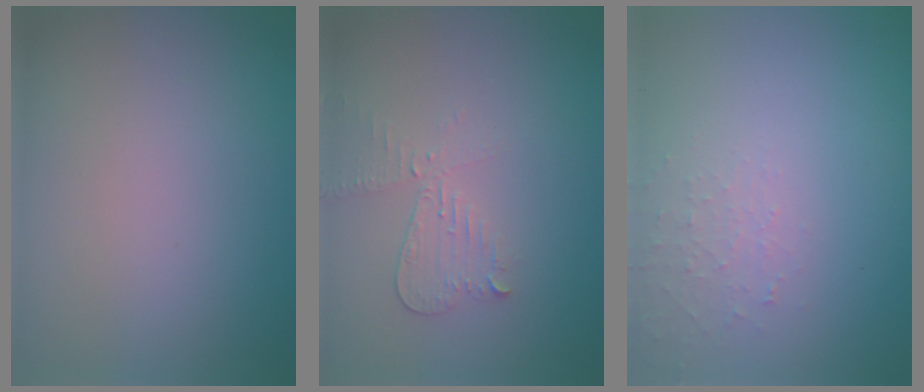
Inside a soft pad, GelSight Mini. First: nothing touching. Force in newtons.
{"total": 2.1, "press": 2.1, "slide": 0.1}
{"total": 1.3, "press": 1.3, "slide": 0.2}